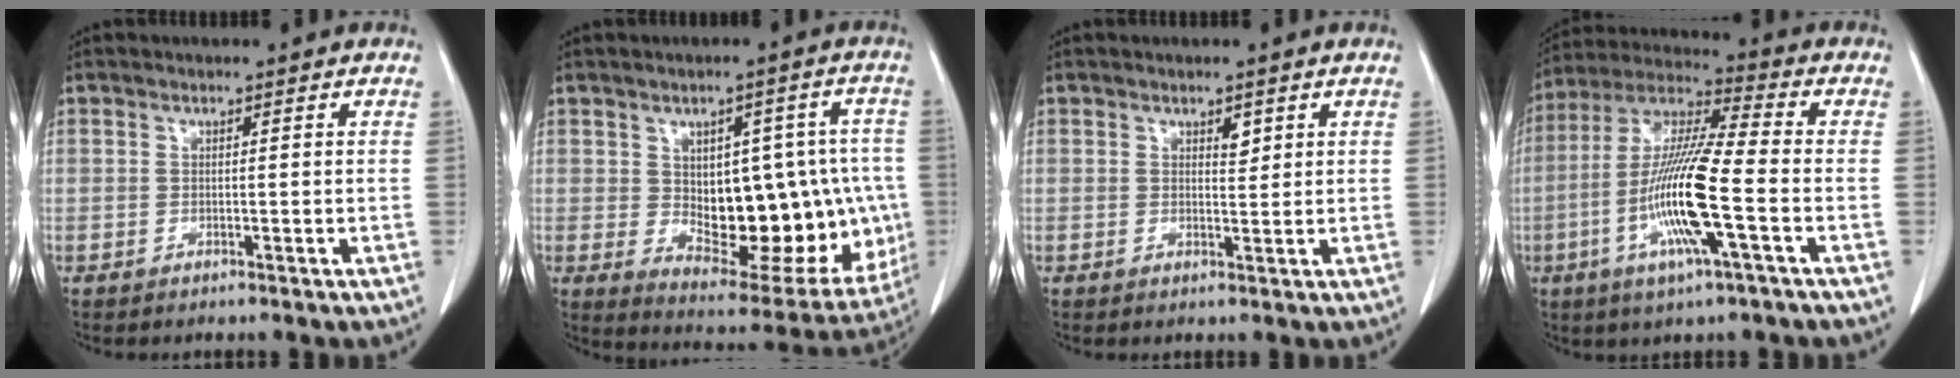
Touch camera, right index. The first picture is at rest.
{"total": 20.4, "force": [-0.9, 9.8, 17.9], "torque": [-0.215, 0.014, 0.019]}
{"total": 1.7, "force": [1.0, 0.8, 1.2], "torque": [-0.018, -0.005, 0.016]}
{"total": 15.4, "force": [-4.1, 0.8, 14.8], "torque": [-0.302, -0.011, -0.084]}